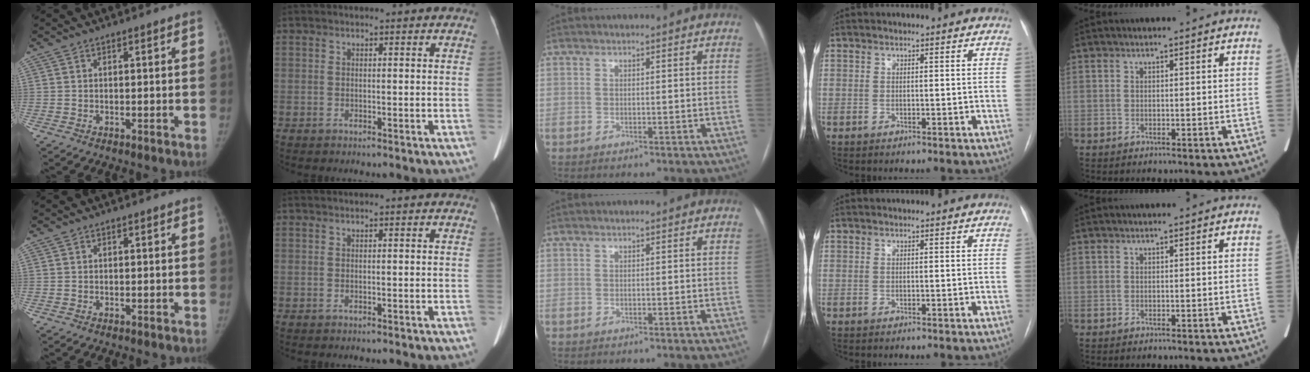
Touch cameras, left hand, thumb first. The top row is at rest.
{}